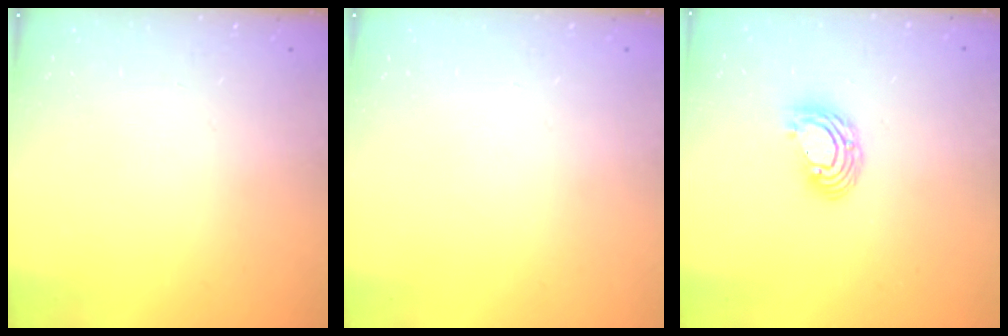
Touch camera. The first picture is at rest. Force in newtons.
{"total": 0.0}
{"total": 8.3, "press": 8.2, "slide": 1.4}